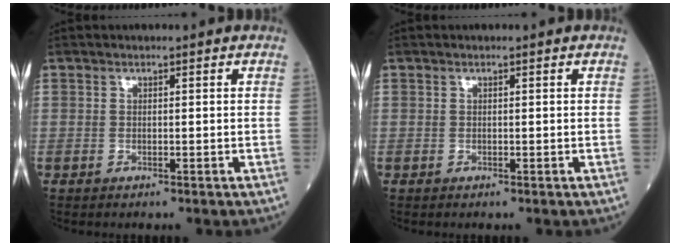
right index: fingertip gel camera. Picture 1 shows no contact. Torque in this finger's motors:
{"motor_torque": [-0.01, 0.03, -0.05, -0.01]}